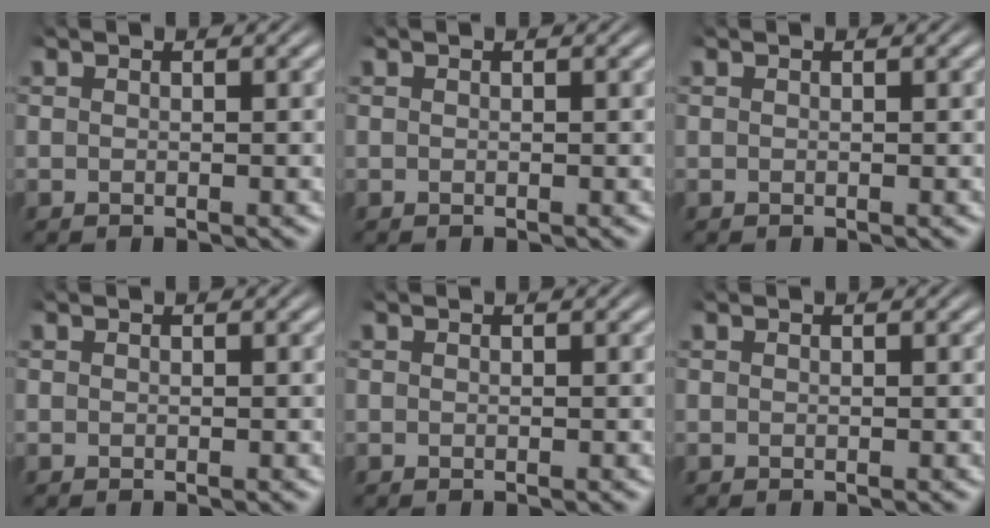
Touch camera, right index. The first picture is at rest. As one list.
[{"total": 0.0}, {"total": 0.0}, {"total": 0.0}, {"total": 0.0}, {"total": 0.0}]